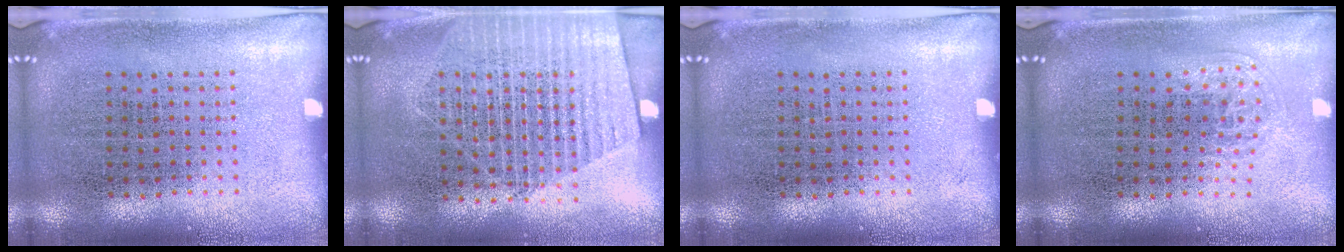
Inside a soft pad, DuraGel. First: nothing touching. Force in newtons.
{"total": 1.7, "press": 1.5, "slide": 0.8}
{"total": 0.0}
{"total": 1.0, "press": 0.7, "slide": 0.7}